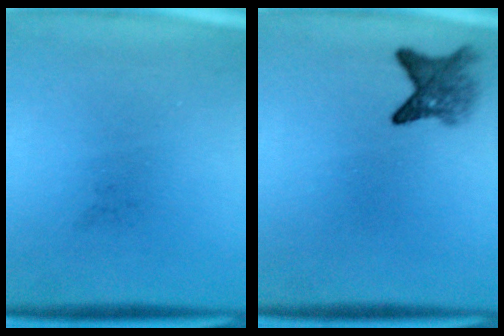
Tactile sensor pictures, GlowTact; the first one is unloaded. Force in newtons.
{"total": 3.9}